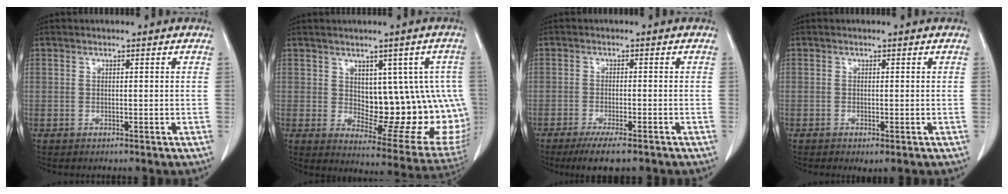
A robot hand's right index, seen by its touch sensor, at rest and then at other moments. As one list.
[{"total": 16.1, "force": [1.2, 8.0, 13.9], "torque": [-0.135, 0.008, 0.037]}, {"total": 6.6, "force": [-4.9, 1.0, 4.3], "torque": [-0.065, -0.015, -0.074]}, {"total": 1.2, "force": [-0.6, 0.4, 0.9], "torque": [-0.016, -0.004, -0.006]}]